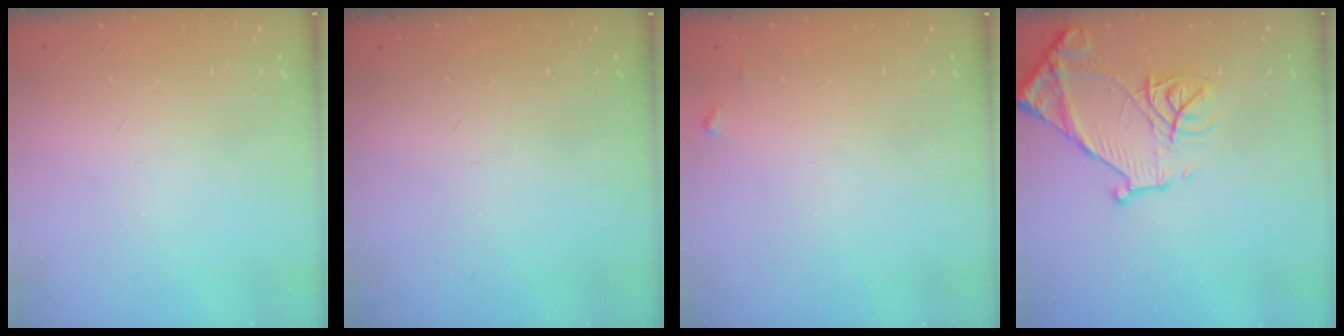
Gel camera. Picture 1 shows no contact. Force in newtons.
{"total": 0.0}
{"total": 3.6, "press": 3.6, "slide": 0.2}
{"total": 15.2, "press": 15.2, "slide": 1.5}